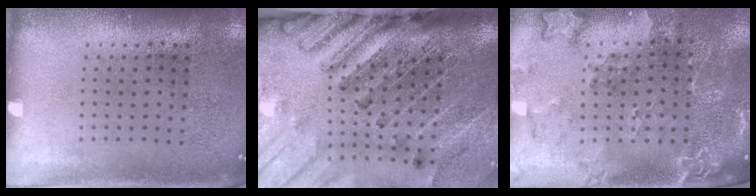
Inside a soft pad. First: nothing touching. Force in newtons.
{"total": 4.2, "press": 3.2, "slide": 2.8}
{"total": 2.2, "press": 1.9, "slide": 1.1}